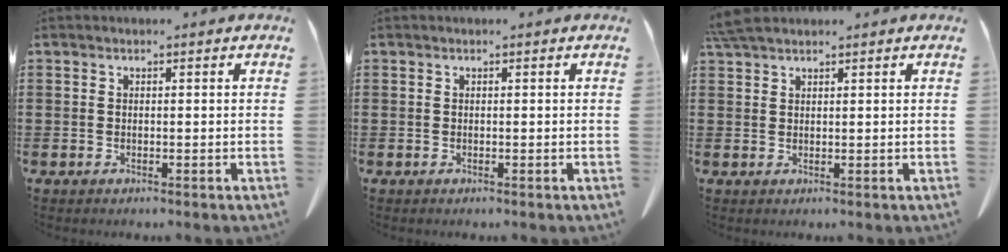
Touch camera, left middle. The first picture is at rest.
{"total": 0.0}
{"total": 3.3, "force": [2.8, 0.6, 1.6], "torque": [-0.040, 0.000, 0.054]}